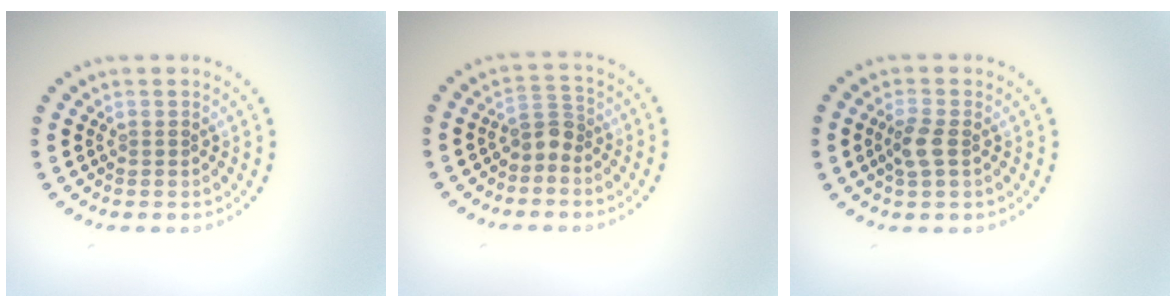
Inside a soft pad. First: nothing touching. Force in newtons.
{"total": 2.2, "press": 1.7, "slide": 1.4}
{"total": 2.0, "press": 2.0, "slide": 0.6}